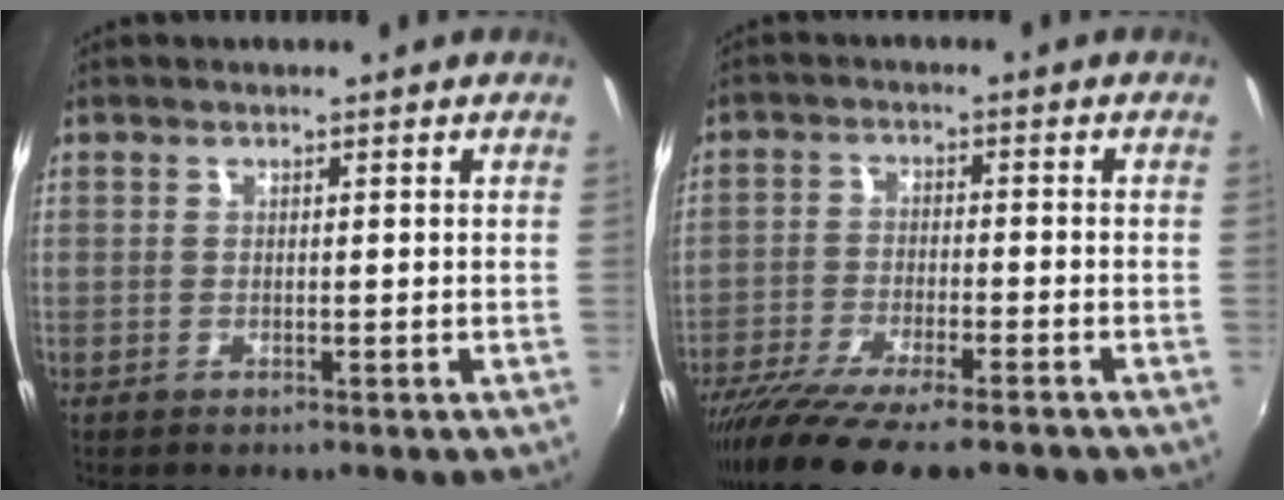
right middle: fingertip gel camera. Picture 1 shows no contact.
{"total": 16.1, "force": [-12.6, 3.6, 9.3], "torque": [-0.194, -0.054, -0.211]}